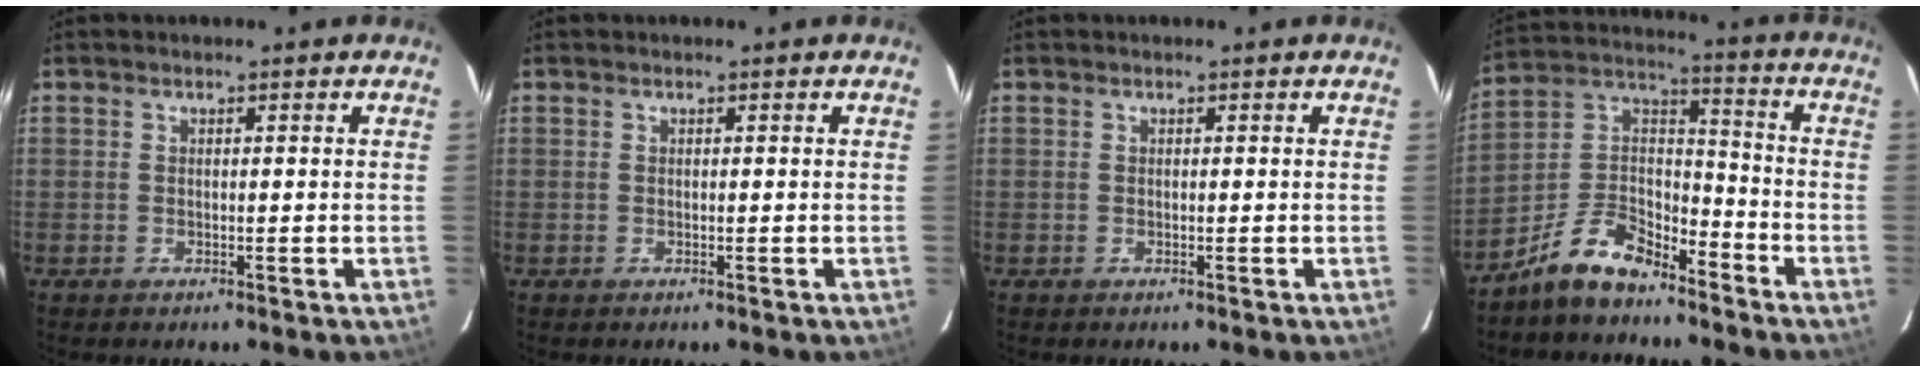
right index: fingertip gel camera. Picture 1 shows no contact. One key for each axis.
{"total": 0.0}
{"total": 0.0}
{"total": 11.8, "fx": -8.9, "fy": 5.4, "fz": 5.7, "tx": -0.130, "ty": 0.047, "tz": -0.165}